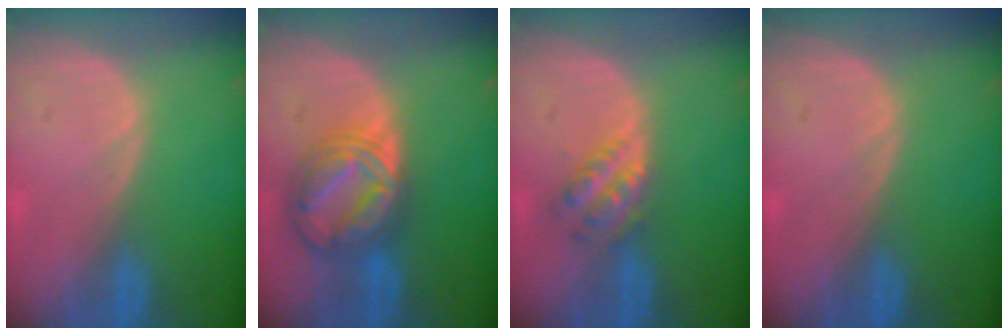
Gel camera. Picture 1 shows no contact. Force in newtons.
{"total": 8.6, "press": 8.5, "slide": 0.6}
{"total": 4.6, "press": 4.1, "slide": 2.2}
{"total": 0.0}